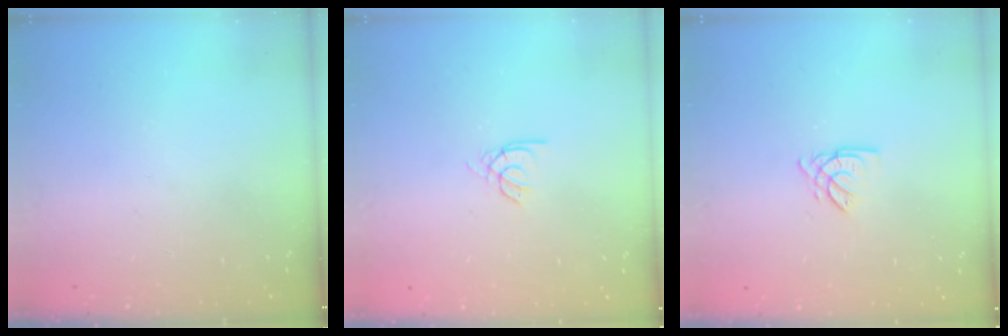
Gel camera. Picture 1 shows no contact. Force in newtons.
{"total": 2.1, "press": 2.1, "slide": 0.2}
{"total": 2.6, "press": 2.6, "slide": 0.1}